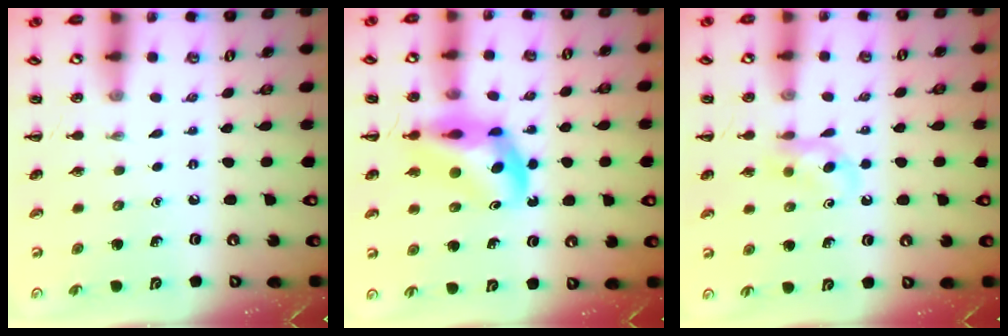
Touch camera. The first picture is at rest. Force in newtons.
{"total": 9.8, "press": 9.3, "slide": 2.9}
{"total": 6.6, "press": 6.4, "slide": 1.6}